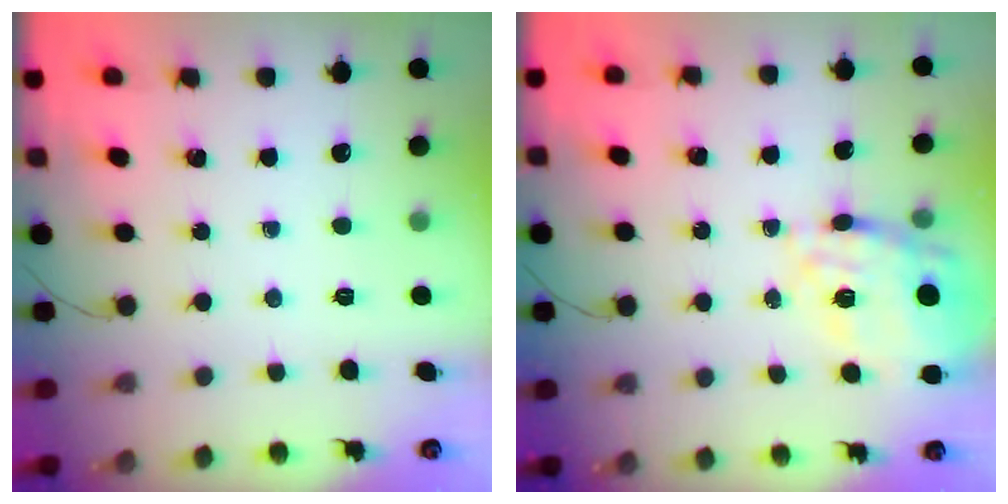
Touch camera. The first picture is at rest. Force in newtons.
{"total": 15.3, "press": 14.8, "slide": 4.1}